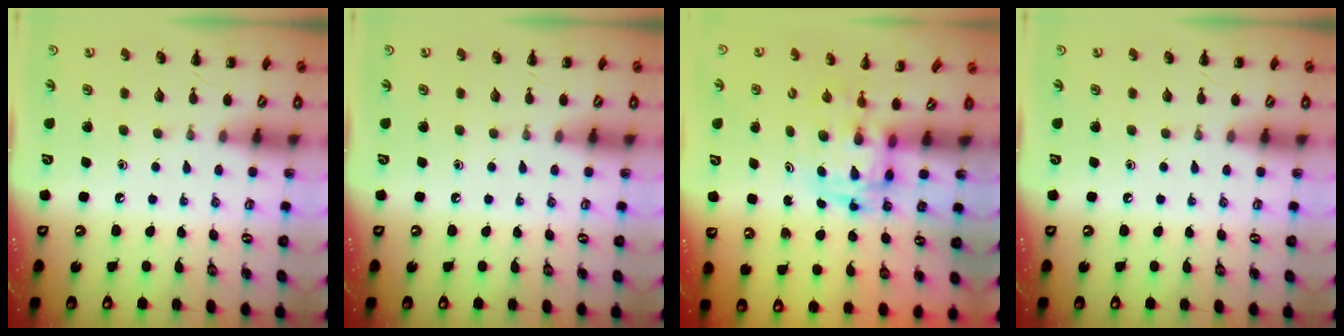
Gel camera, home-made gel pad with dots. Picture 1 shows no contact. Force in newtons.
{"total": 0.0}
{"total": 2.9, "press": 2.9, "slide": 0.6}
{"total": 0.0}